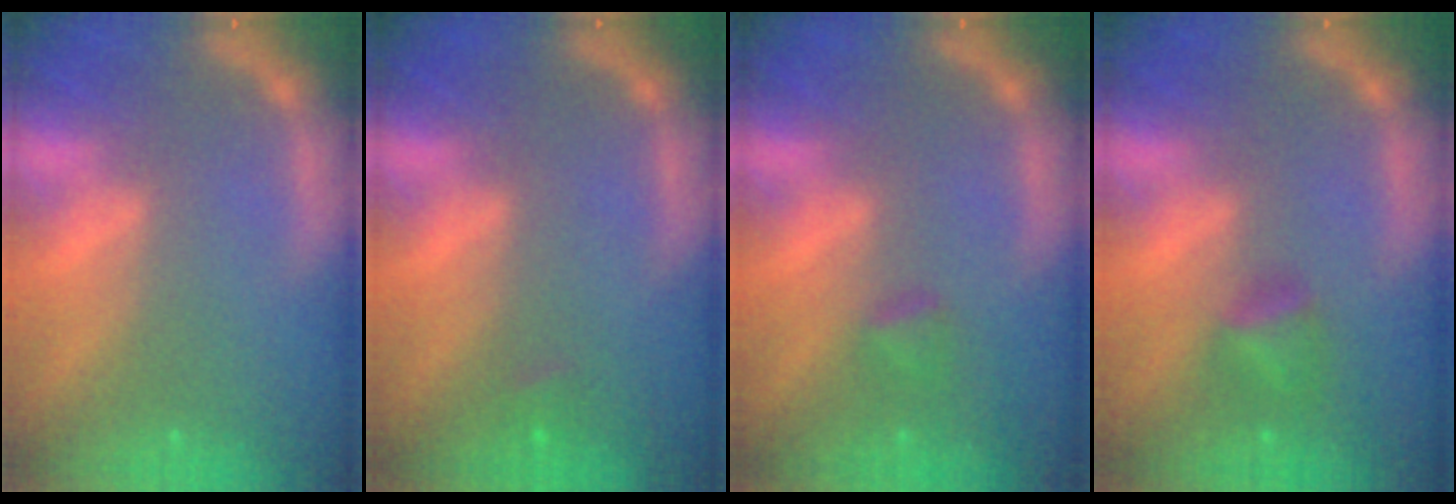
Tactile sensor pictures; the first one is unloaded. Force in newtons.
{"total": 0.9}
{"total": 1.4}
{"total": 2.4}